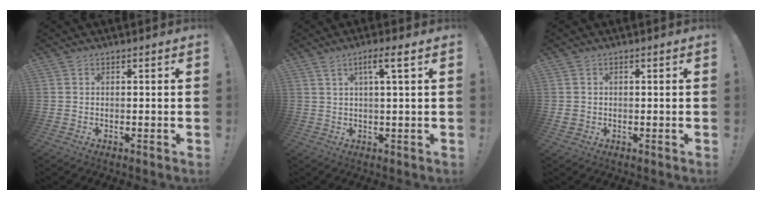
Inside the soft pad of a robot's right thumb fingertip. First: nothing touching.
{"total": 5.3, "force": [2.2, 0.4, 4.8], "torque": [-0.081, -0.002, 0.030]}
{"total": 1.9, "force": [0.0, 1.8, 0.6], "torque": [-0.010, 0.002, 0.001]}